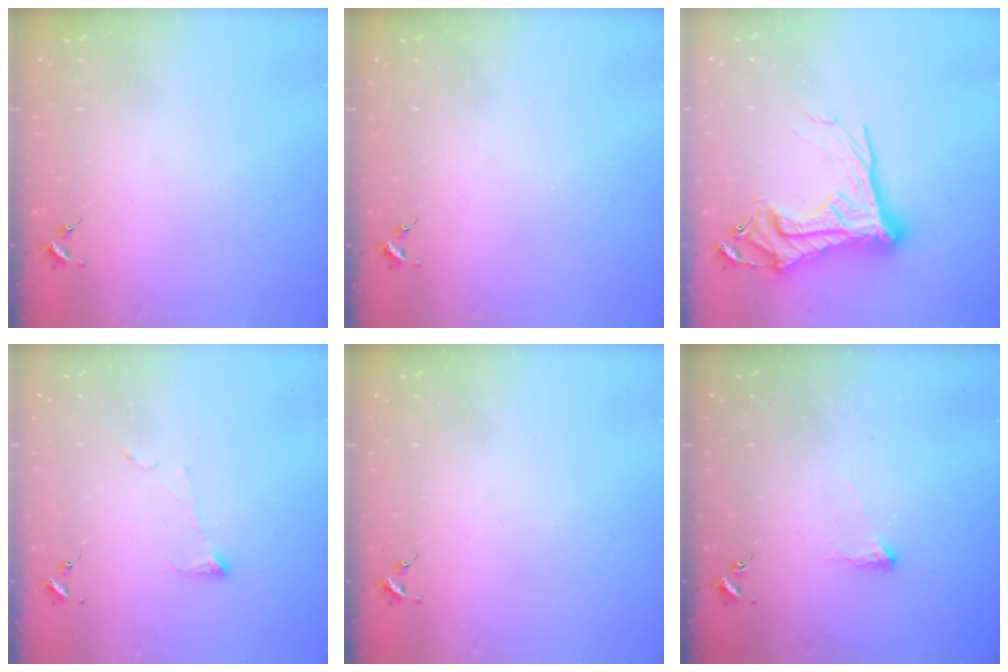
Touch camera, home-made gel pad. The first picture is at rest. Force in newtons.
{"total": 0.0}
{"total": 20.6, "press": 20.5, "slide": 2.0}
{"total": 5.5, "press": 5.5, "slide": 0.4}
{"total": 0.0}
{"total": 4.1, "press": 4.1, "slide": 0.7}